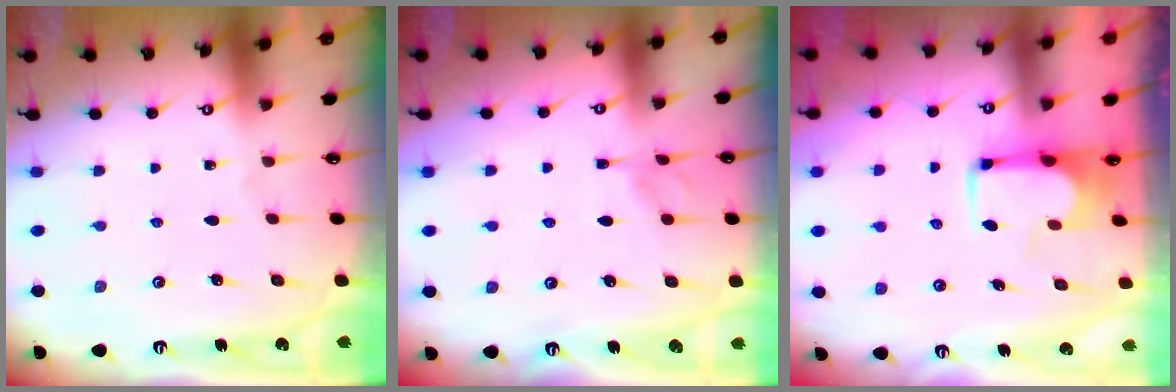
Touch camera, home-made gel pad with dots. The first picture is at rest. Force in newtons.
{"total": 3.6, "press": 3.6, "slide": 0.4}
{"total": 3.6, "press": 3.5, "slide": 0.4}